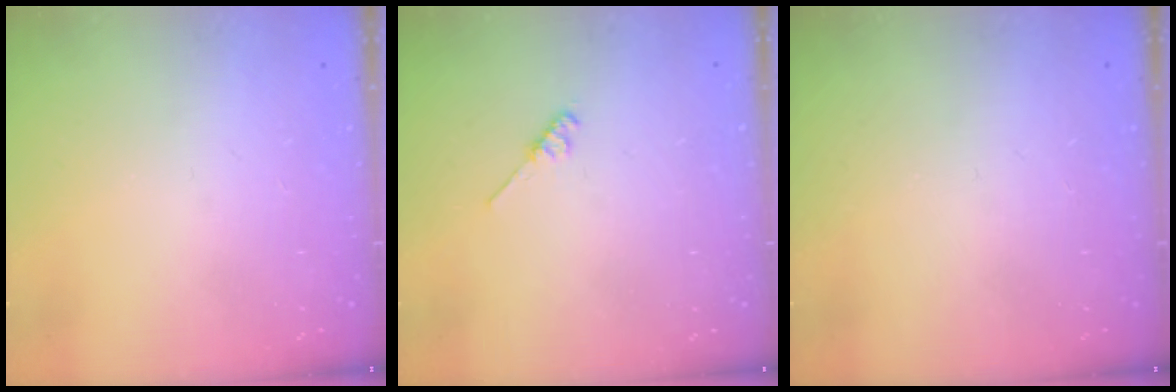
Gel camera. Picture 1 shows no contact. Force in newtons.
{"total": 3.3, "press": 3.2, "slide": 0.5}
{"total": 0.0}